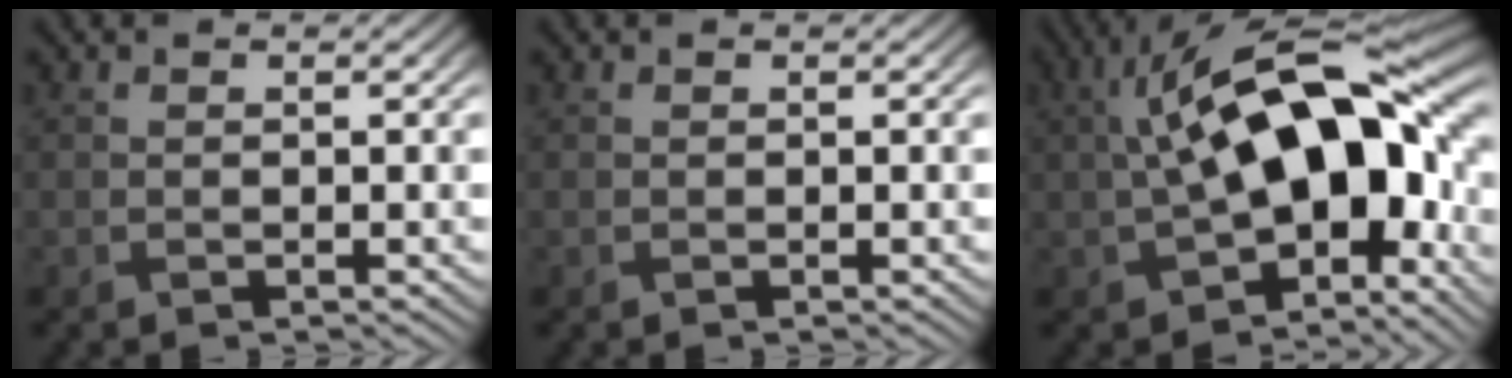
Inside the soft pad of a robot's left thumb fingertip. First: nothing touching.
{"total": 0.0}
{"total": 17.4, "force": [-0.6, 8.6, 15.1], "torque": [-0.249, 0.017, -0.020]}